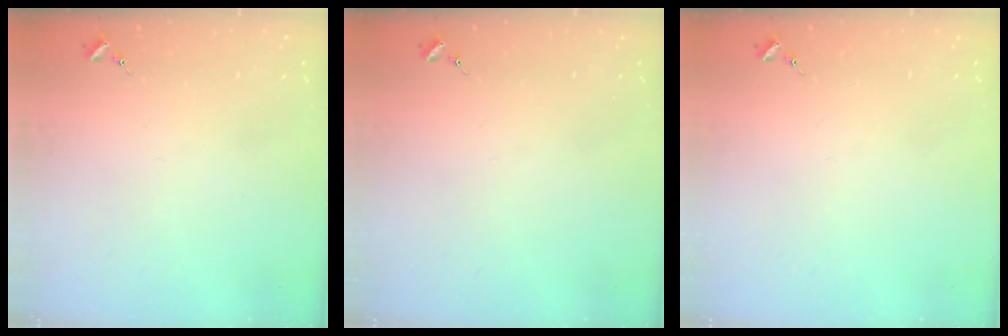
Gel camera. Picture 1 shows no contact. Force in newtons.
{"total": 0.0}
{"total": 0.0}